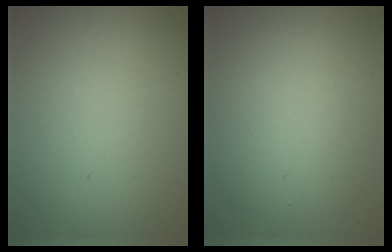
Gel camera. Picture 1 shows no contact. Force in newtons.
{"total": 5.7, "press": 5.7, "slide": 0.5}